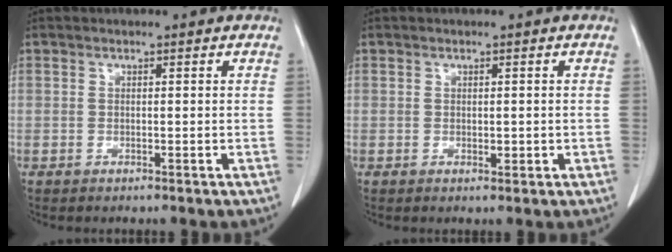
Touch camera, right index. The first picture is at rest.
{"total": 1.2, "force": [-0.1, 0.7, 0.9], "torque": [-0.011, -0.002, 0.001]}